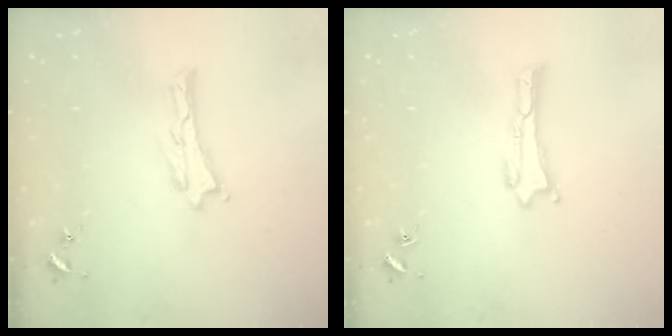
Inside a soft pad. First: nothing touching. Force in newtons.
{"total": 0.0}